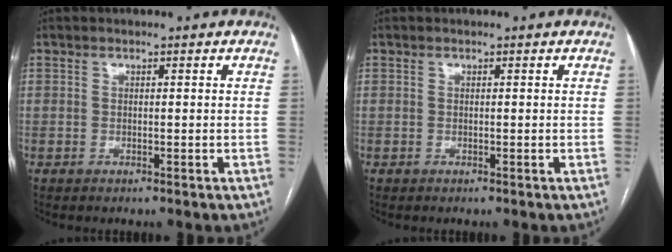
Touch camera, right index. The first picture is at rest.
{"total": 0.0}